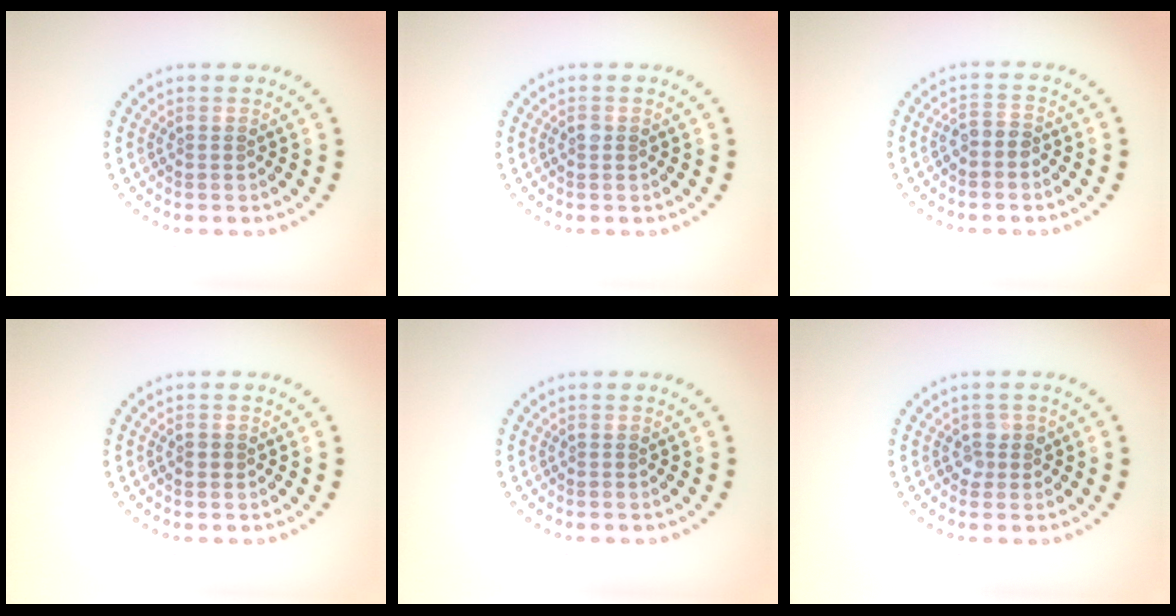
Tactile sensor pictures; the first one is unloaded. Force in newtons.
{"total": 0.8, "press": 0.8, "slide": 0.0}
{"total": 1.5, "press": 1.2, "slide": 0.9}
{"total": 0.8, "press": 0.8, "slide": 0.3}
{"total": 0.0}
{"total": 1.2, "press": 1.1, "slide": 0.5}